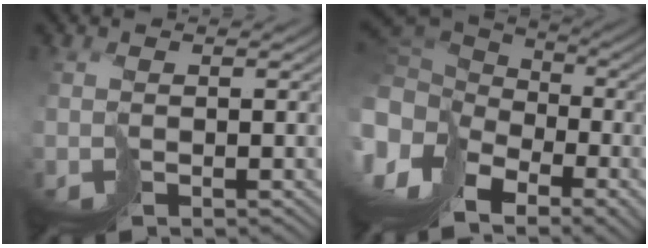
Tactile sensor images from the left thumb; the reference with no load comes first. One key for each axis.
{"total": 15.7, "fx": -5.1, "fy": 11.1, "fz": 10.0, "tx": -0.264, "ty": -0.020, "tz": -0.055}